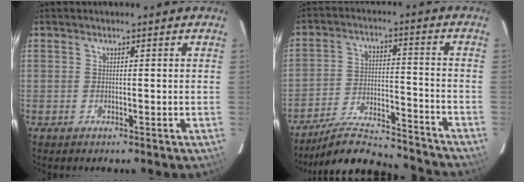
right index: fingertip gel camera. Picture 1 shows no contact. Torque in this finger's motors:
{"motor_torque": [0.99, -1.15, 0.53, 0.06]}